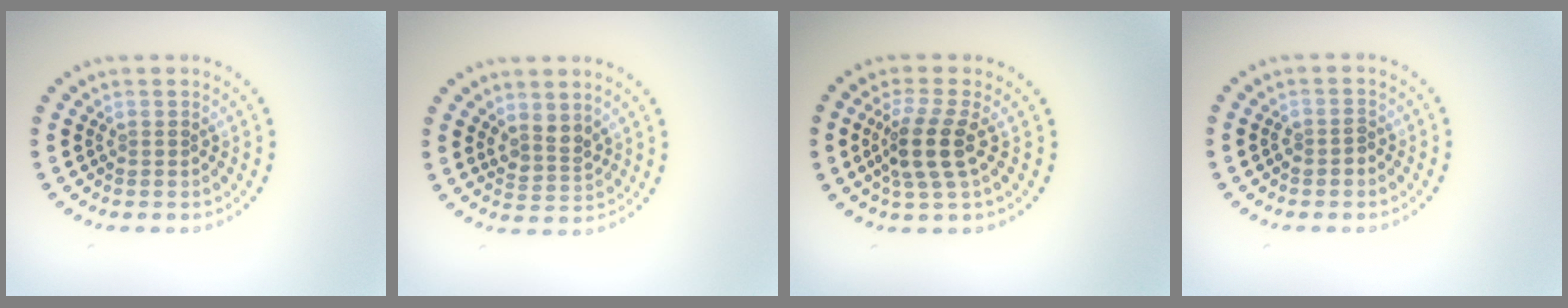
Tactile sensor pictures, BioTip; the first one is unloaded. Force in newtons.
{"total": 2.2, "press": 1.8, "slide": 1.2}
{"total": 3.7, "press": 3.0, "slide": 2.2}
{"total": 1.1, "press": 1.0, "slide": 0.3}